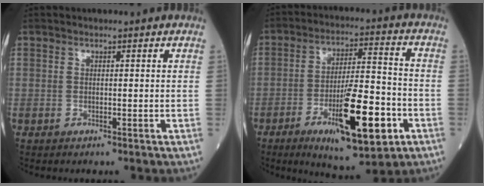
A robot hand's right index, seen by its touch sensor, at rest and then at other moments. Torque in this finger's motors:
{"motor_torque": [1.42, -0.72, 0.98, 0.21]}